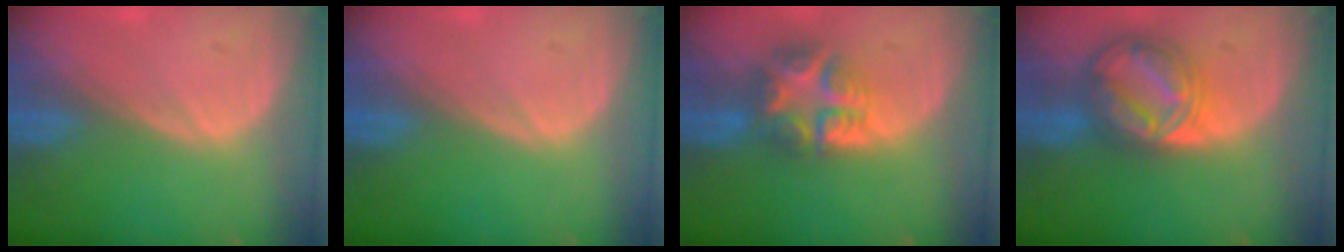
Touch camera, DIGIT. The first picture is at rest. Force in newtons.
{"total": 0.0}
{"total": 7.8, "press": 6.8, "slide": 3.9}
{"total": 8.2, "press": 8.2, "slide": 0.6}